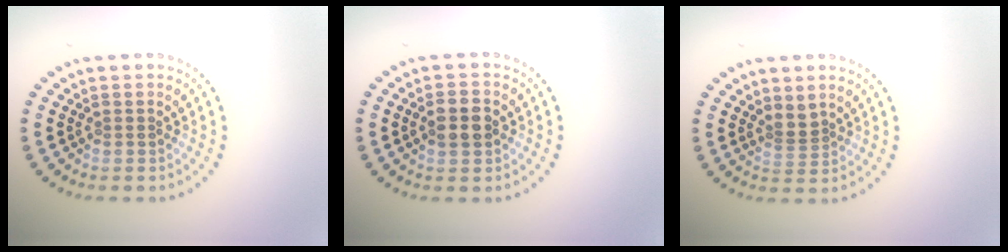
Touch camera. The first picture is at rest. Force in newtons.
{"total": 2.4, "press": 2.4, "slide": 0.1}
{"total": 1.3, "press": 0.9, "slide": 0.9}